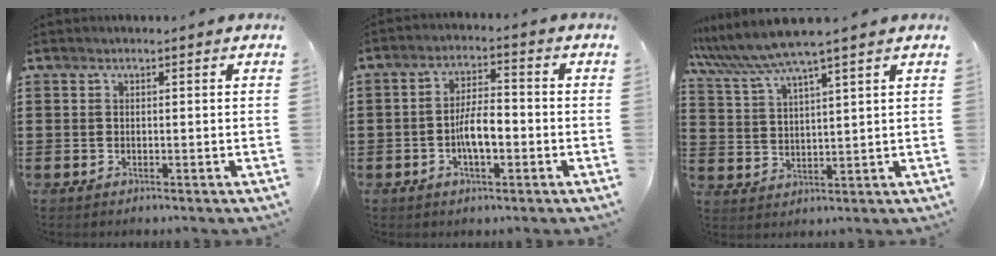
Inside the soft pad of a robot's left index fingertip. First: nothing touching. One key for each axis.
{"total": 5.8, "fx": -1.5, "fy": 2.2, "fz": 5.2, "tx": -0.104, "ty": 0.006, "tz": -0.031}
{"total": 6.5, "fx": 5.4, "fy": -0.2, "fz": 3.5, "tx": -0.086, "ty": -0.021, "tz": 0.094}